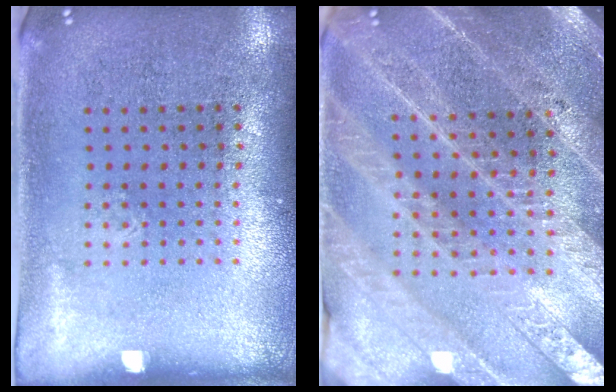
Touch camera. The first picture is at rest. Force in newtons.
{"total": 3.7, "press": 3.4, "slide": 1.3}